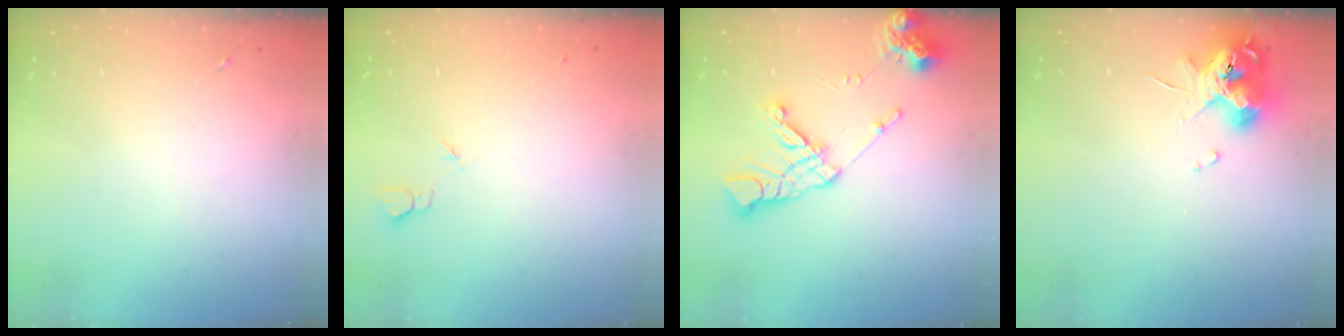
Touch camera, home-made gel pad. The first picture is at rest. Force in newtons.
{"total": 3.2, "press": 3.2, "slide": 0.4}
{"total": 14.4, "press": 14.3, "slide": 1.9}
{"total": 11.3, "press": 11.2, "slide": 1.6}